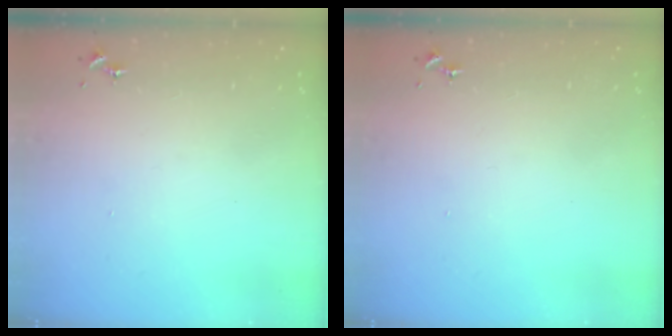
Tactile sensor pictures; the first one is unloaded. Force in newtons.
{"total": 0.0}